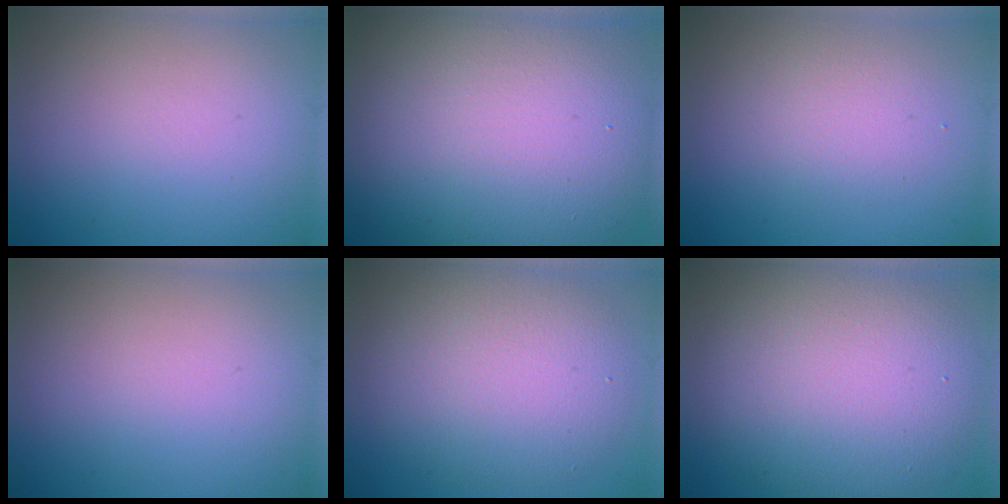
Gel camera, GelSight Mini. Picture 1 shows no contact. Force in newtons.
{"total": 16.5, "press": 16.4, "slide": 1.0}
{"total": 2.2, "press": 2.2, "slide": 0.2}
{"total": 0.0}
{"total": 7.1, "press": 7.1, "slide": 0.5}
{"total": 10.5, "press": 10.5, "slide": 0.3}